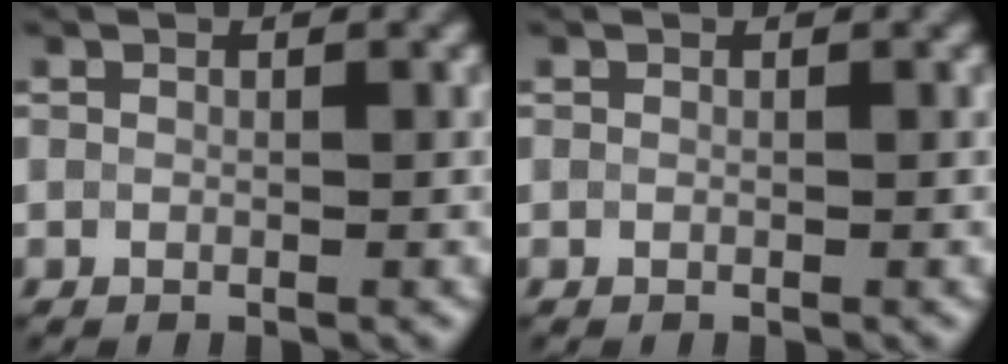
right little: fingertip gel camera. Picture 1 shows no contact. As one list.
[{"total": 0.0}]